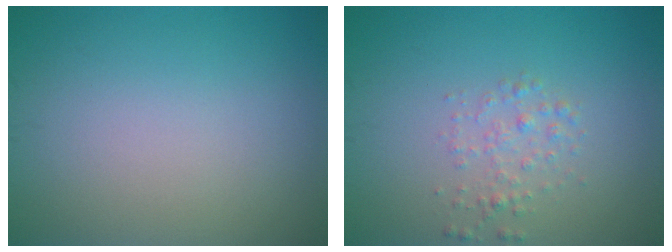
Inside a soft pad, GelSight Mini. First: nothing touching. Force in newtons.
{"total": 1.7, "press": 1.7, "slide": 0.1}